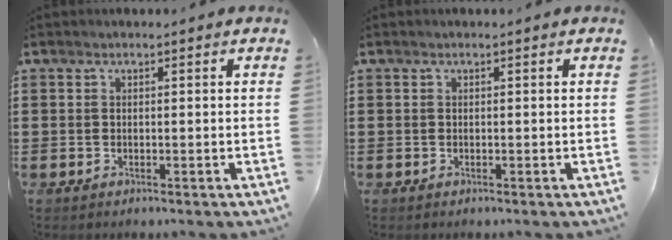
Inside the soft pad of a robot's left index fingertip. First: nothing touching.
{"total": 0.0}